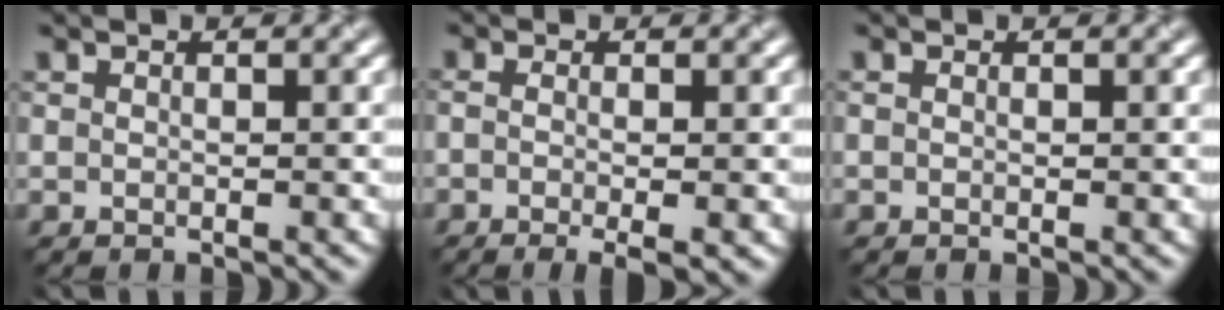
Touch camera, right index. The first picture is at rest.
{"total": 4.1, "force": [-1.3, 1.3, 3.7], "torque": [-0.049, 0.000, -0.008]}
{"total": 0.0}